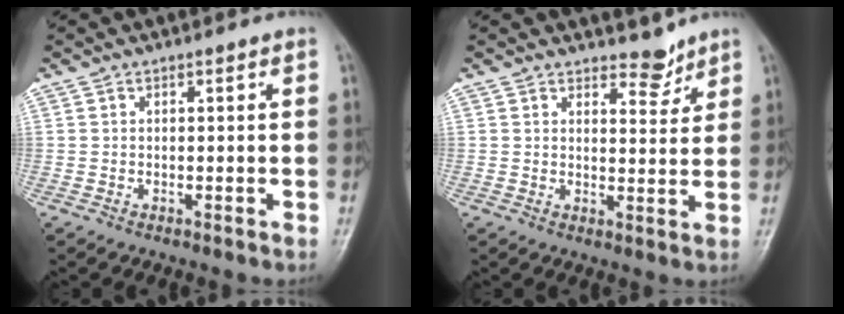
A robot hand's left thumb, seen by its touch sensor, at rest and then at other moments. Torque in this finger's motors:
{"motor_torque": [-0.26, -0.44, -0.12, 0.04, 0.05]}